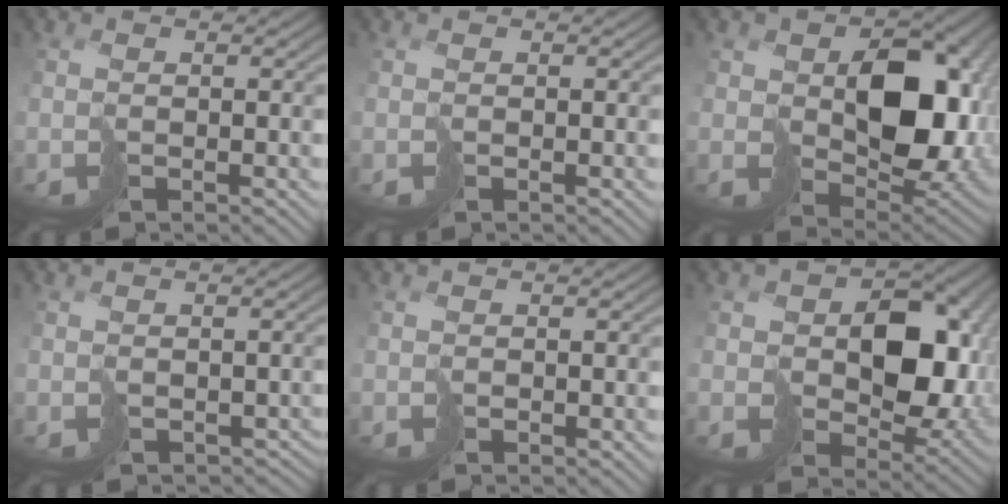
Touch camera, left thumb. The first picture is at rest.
{"total": 0.0}
{"total": 13.9, "force": [1.7, 9.8, 9.7], "torque": [-0.139, -0.025, 0.054]}
{"total": 3.2, "force": [-1.4, 2.3, 1.7], "torque": [-0.024, -0.020, -0.012]}
{"total": 0.0}
{"total": 12.5, "force": [1.4, 9.1, 8.5], "torque": [-0.123, -0.015, 0.039]}